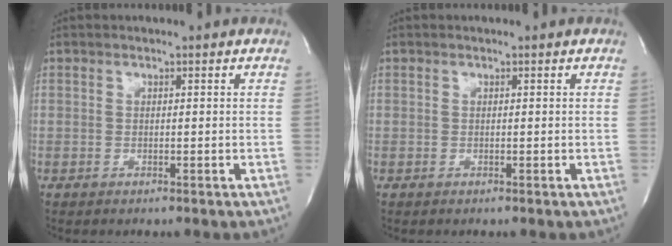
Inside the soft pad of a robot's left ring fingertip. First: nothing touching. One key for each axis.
{"total": 0.0}